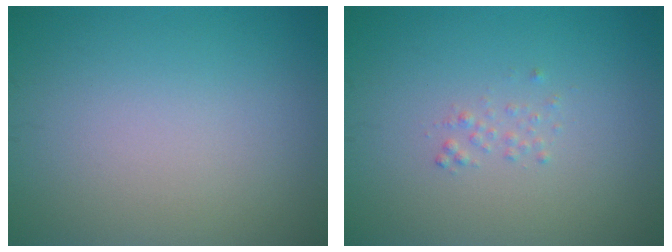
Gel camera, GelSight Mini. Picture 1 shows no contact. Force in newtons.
{"total": 0.7, "press": 0.7, "slide": 0.1}